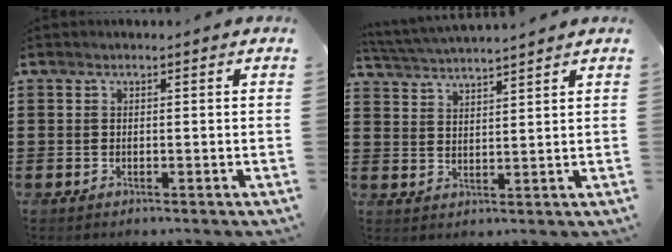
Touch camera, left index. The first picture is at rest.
{"total": 3.5, "force": [3.4, -0.6, 0.3], "torque": [-0.020, -0.018, 0.059]}